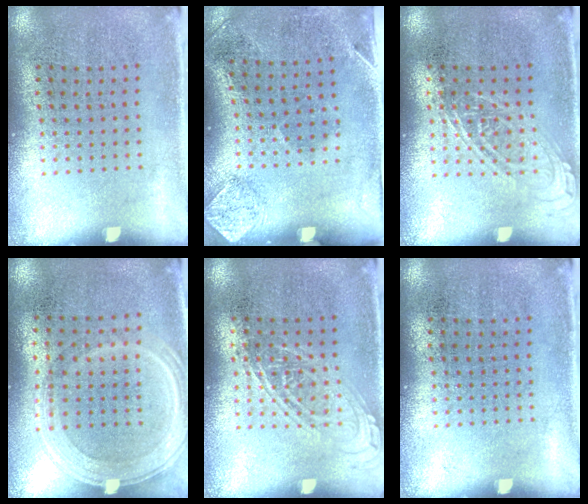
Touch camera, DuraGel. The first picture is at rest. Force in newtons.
{"total": 1.9, "press": 1.1, "slide": 1.5}
{"total": 1.0, "press": 1.0, "slide": 0.1}
{"total": 1.3, "press": 1.2, "slide": 0.4}
{"total": 1.0, "press": 1.0, "slide": 0.1}
{"total": 0.0}